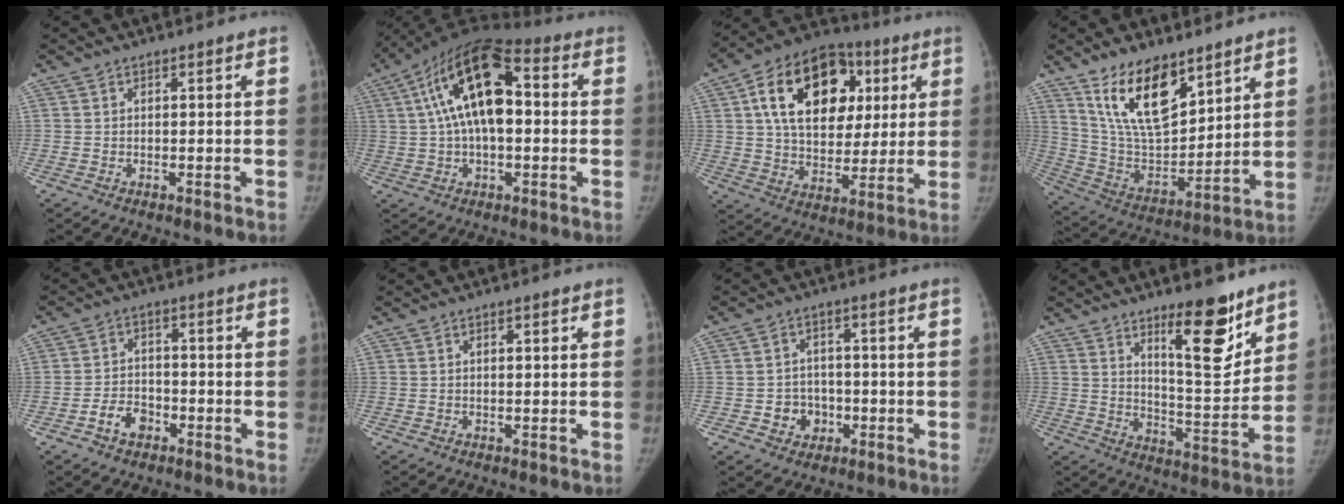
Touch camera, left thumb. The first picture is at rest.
{"total": 17.5, "force": [2.6, 8.7, 15.0], "torque": [-0.260, 0.032, 0.032]}
{"total": 22.3, "force": [6.8, 15.1, 14.9], "torque": [-0.213, 0.003, 0.104]}
{"total": 16.8, "force": [10.7, 7.7, 10.5], "torque": [-0.146, -0.064, 0.213]}
{"total": 5.3, "force": [-2.9, 3.8, 2.3], "torque": [-0.026, 0.027, -0.051]}
{"total": 1.0, "force": [0.3, 0.3, 0.9], "torque": [-0.013, 0.001, 0.006]}
{"total": 5.8, "force": [-1.8, 5.2, 1.9], "torque": [0.001, 0.014, -0.026]}
{"total": 14.4, "force": [9.3, 4.3, 10.1], "torque": [-0.114, -0.079, 0.153]}